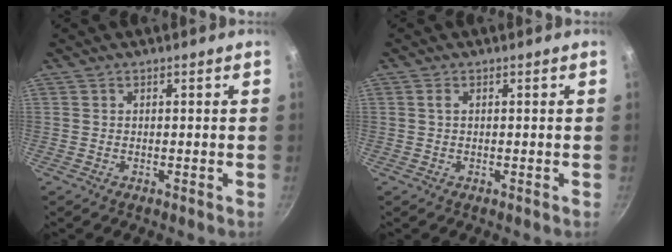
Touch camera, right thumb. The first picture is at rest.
{"total": 0.8, "force": [0.2, 0.3, 0.7], "torque": [-0.016, 0.003, 0.003]}